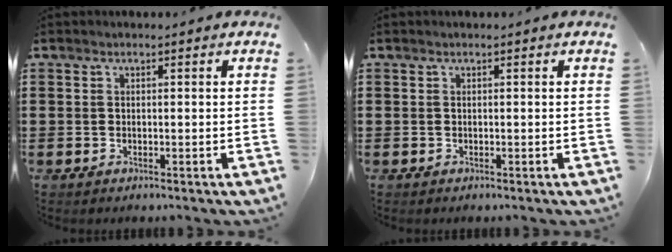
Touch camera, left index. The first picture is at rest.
{"total": 0.0}